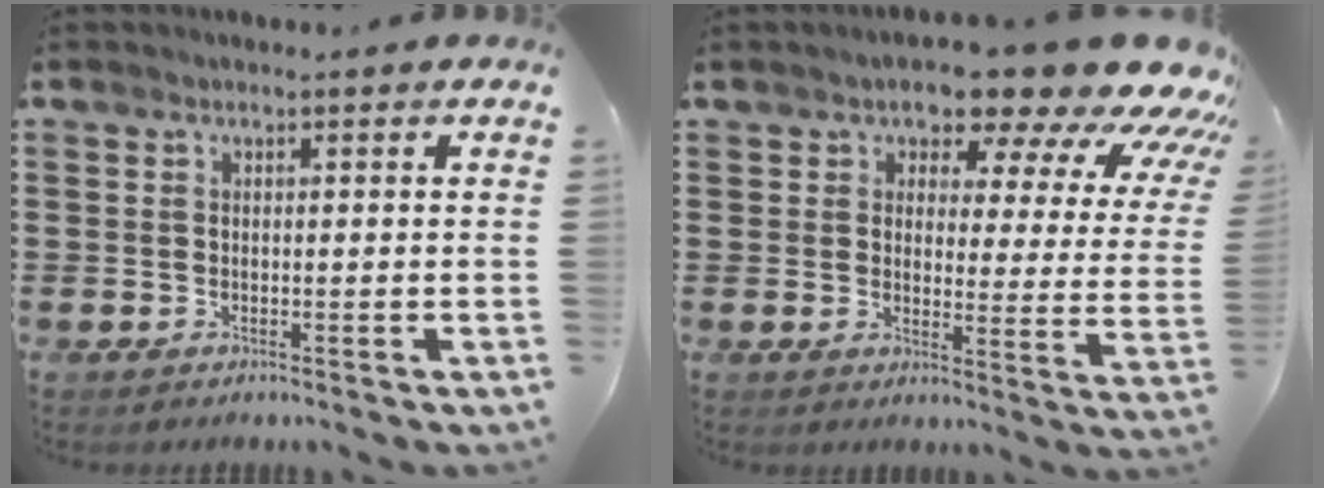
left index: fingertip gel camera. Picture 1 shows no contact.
{"total": 9.0, "force": [7.7, 2.8, 3.9], "torque": [-0.070, -0.054, 0.130]}